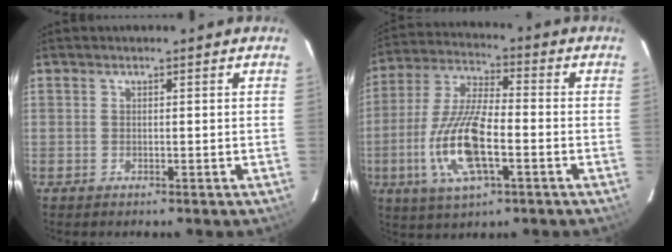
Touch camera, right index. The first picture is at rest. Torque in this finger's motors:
{"motor_torque": [2.14, 0.00, 0.51, 0.14]}